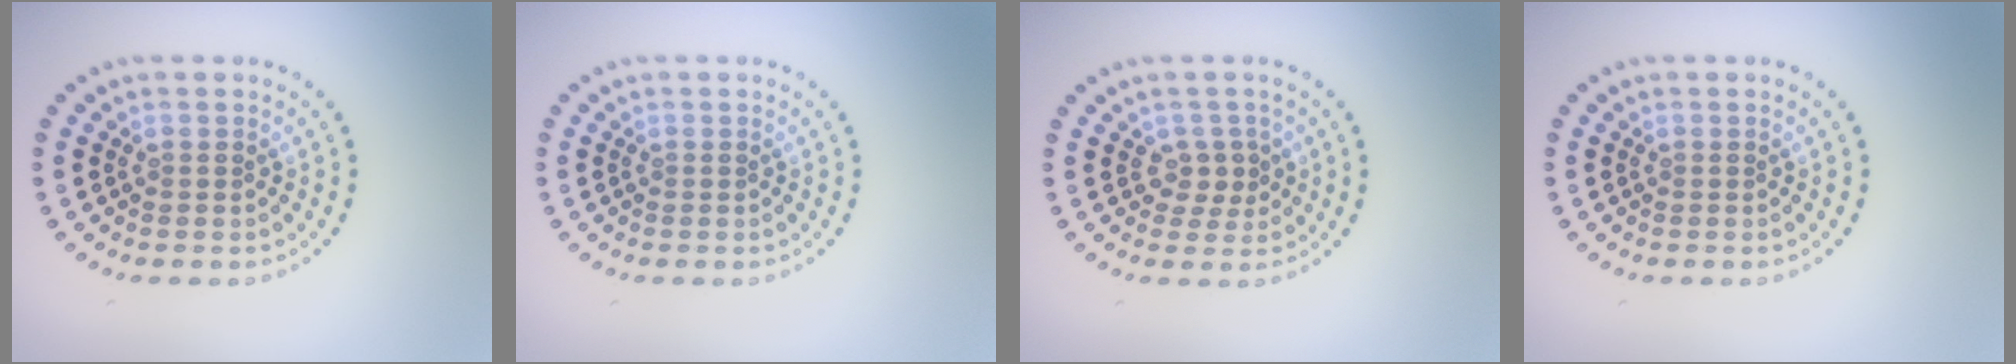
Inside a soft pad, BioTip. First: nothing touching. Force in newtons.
{"total": 0.0}
{"total": 1.8, "press": 1.5, "slide": 1.0}
{"total": 0.0}